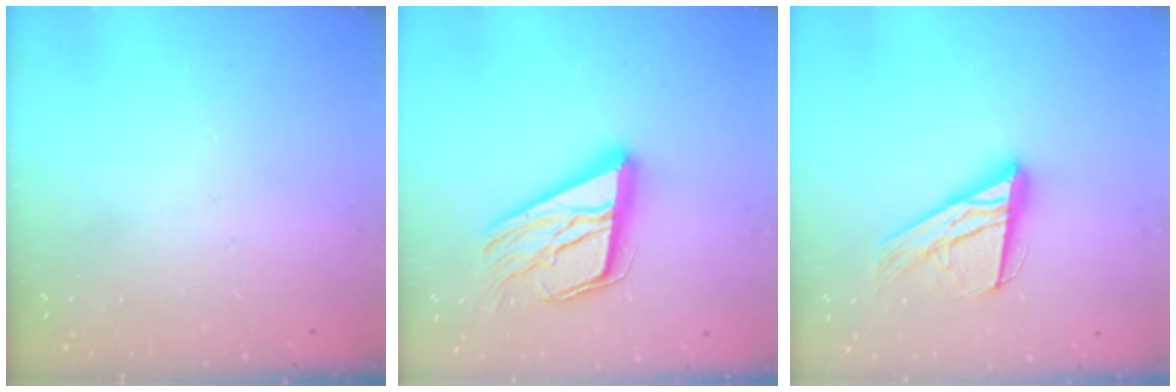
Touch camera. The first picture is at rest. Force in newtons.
{"total": 20.2, "press": 20.0, "slide": 2.6}
{"total": 16.7, "press": 16.6, "slide": 1.6}